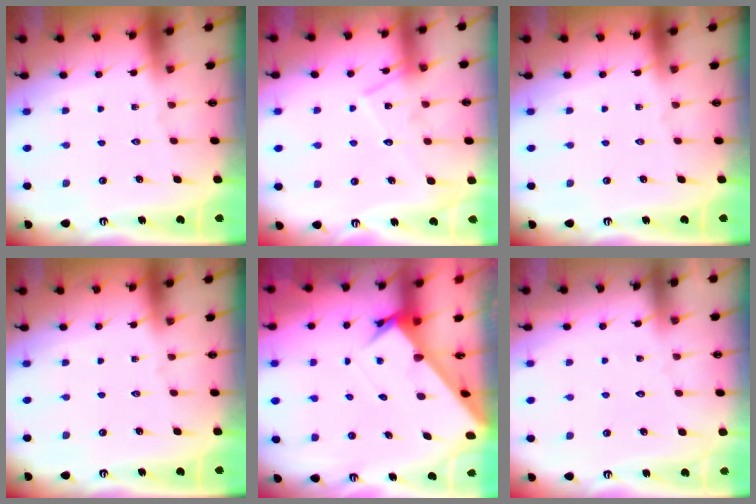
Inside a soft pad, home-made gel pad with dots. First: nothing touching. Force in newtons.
{"total": 12.8, "press": 12.8, "slide": 0.8}
{"total": 0.0}
{"total": 0.0}
{"total": 3.3, "press": 3.3, "slide": 0.3}
{"total": 3.7, "press": 3.7, "slide": 0.4}